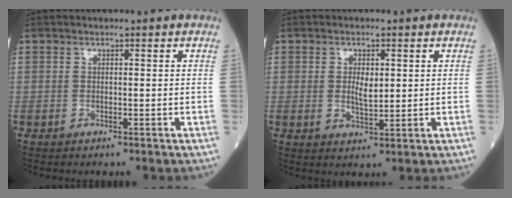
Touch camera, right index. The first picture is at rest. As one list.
[{"total": 3.5, "force": [0.5, 1.4, 3.2], "torque": [-0.058, -0.003, 0.011]}]